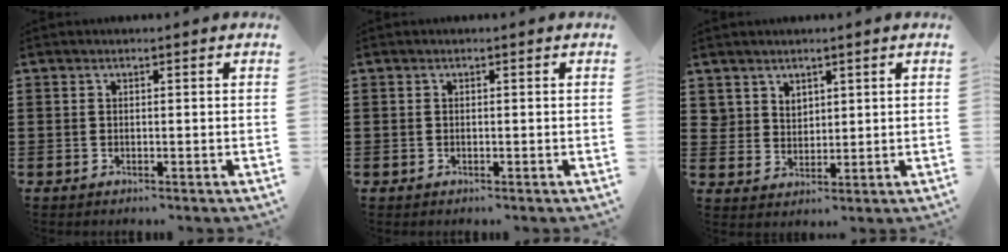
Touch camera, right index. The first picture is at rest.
{"total": 0.0}
{"total": 3.7, "force": [2.8, 2.4, 0.3], "torque": [-0.018, 0.003, 0.055]}